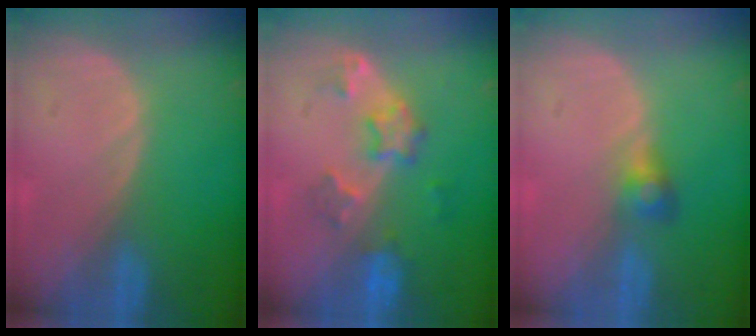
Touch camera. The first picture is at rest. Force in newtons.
{"total": 5.9, "press": 5.4, "slide": 2.4}
{"total": 2.6, "press": 2.5, "slide": 0.2}